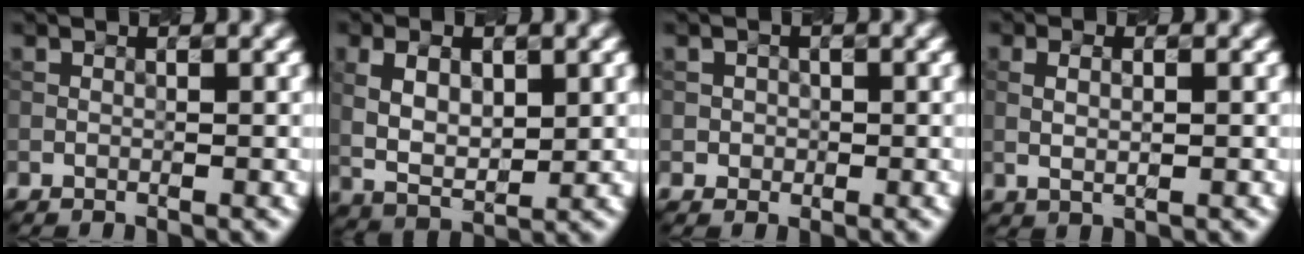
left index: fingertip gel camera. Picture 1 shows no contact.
{"total": 4.9, "force": [0.9, 2.6, 4.1], "torque": [-0.082, -0.001, 0.023]}
{"total": 1.1, "force": [0.1, 1.1, 0.1], "torque": [0.013, -0.001, -0.004]}
{"total": 1.8, "force": [0.2, 0.6, 1.7], "torque": [-0.037, 0.000, 0.004]}